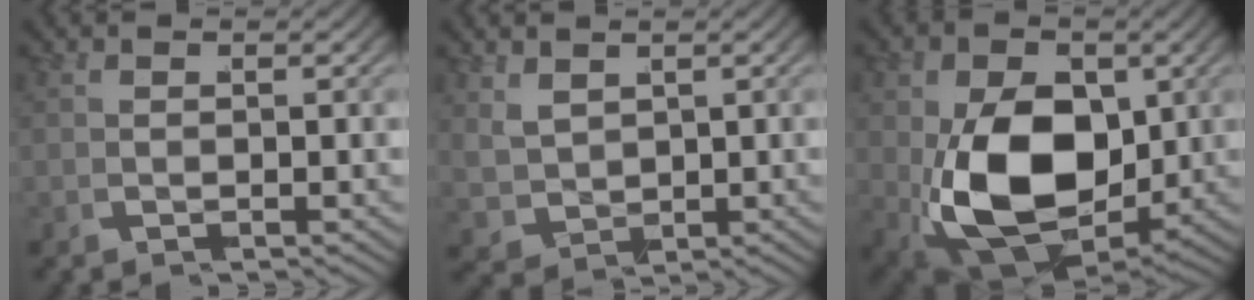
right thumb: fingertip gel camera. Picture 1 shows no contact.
{"total": 2.5, "force": [1.5, 1.7, 1.2], "torque": [-0.029, -0.011, 0.038]}
{"total": 12.9, "force": [-1.5, 8.2, 9.8], "torque": [-0.213, -0.060, 0.000]}